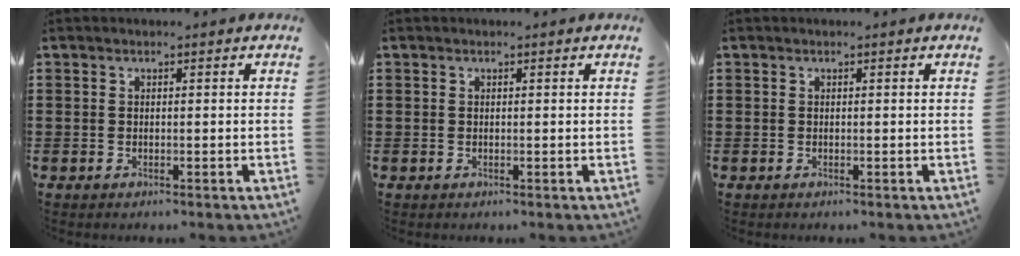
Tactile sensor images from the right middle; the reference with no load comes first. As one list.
[{"total": 0.0}, {"total": 0.0}]